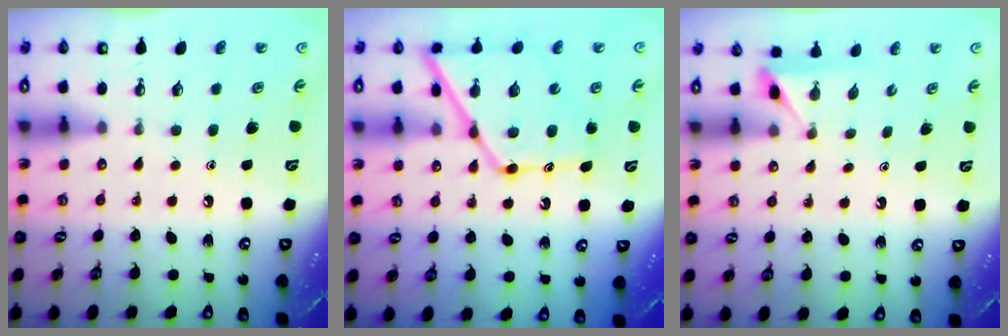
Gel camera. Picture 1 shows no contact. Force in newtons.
{"total": 16.4, "press": 16.4, "slide": 1.6}
{"total": 2.5, "press": 2.5, "slide": 0.3}